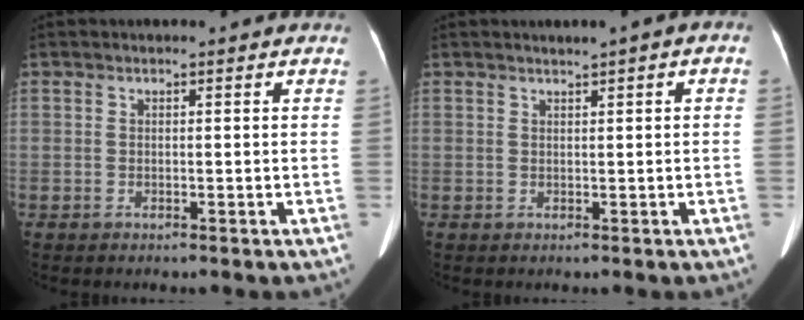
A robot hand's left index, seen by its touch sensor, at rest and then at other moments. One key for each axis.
{"total": 1.5, "fx": 0.6, "fy": 0.2, "fz": 1.4, "tx": -0.021, "ty": 0.010, "tz": 0.011}